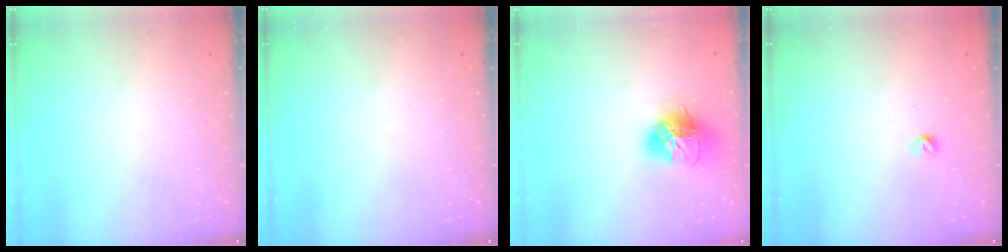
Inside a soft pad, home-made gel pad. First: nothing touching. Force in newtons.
{"total": 0.0}
{"total": 14.8, "press": 14.8, "slide": 1.6}
{"total": 3.9, "press": 3.8, "slide": 0.8}